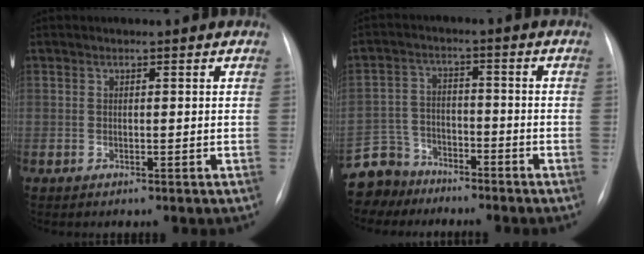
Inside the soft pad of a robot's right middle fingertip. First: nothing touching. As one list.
[{"total": 7.3, "force": [-6.2, 3.7, -0.6], "torque": [0.007, 0.010, -0.119]}]